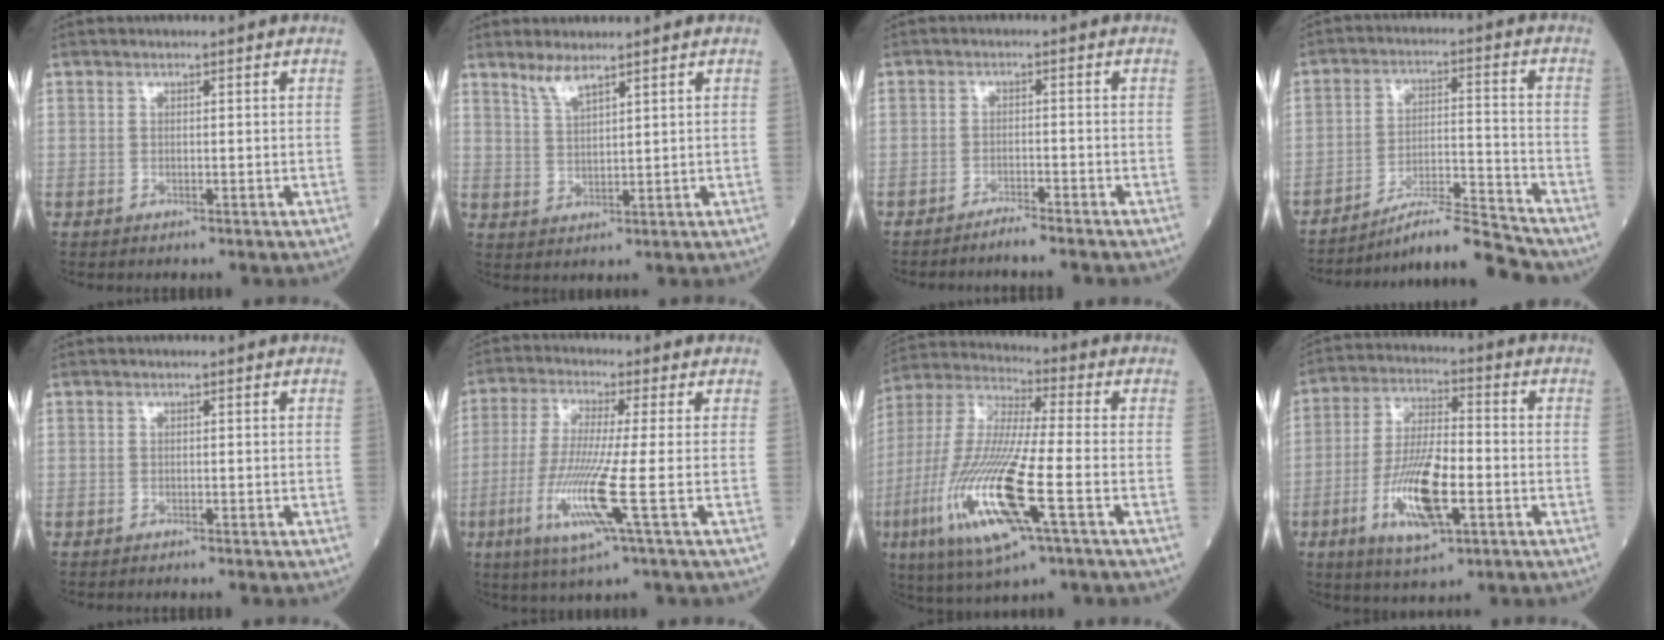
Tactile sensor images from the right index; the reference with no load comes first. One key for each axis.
{"total": 3.4, "fx": 2.8, "fy": 0.2, "fz": 1.9, "tx": -0.044, "ty": -0.005, "tz": 0.059}
{"total": 3.0, "fx": -2.9, "fy": -0.4, "fz": 0.9, "tx": -0.014, "ty": -0.005, "tz": -0.045}
{"total": 10.1, "fx": -9.8, "fy": -0.5, "fz": 2.6, "tx": -0.040, "ty": 0.019, "tz": -0.170}
{"total": 1.2, "fx": -1.1, "fy": 0.0, "fz": 0.5, "tx": -0.006, "ty": 0.000, "tz": -0.015}
{"total": 10.5, "fx": -3.2, "fy": -1.1, "fz": 9.9, "tx": -0.207, "ty": -0.026, "tz": -0.070}
{"total": 19.5, "fx": -6.5, "fy": 2.2, "fz": 18.2, "tx": -0.401, "ty": -0.029, "tz": -0.121}
{"total": 12.3, "fx": -4.2, "fy": 3.2, "fz": 11.2, "tx": -0.219, "ty": -0.007, "tz": -0.074}